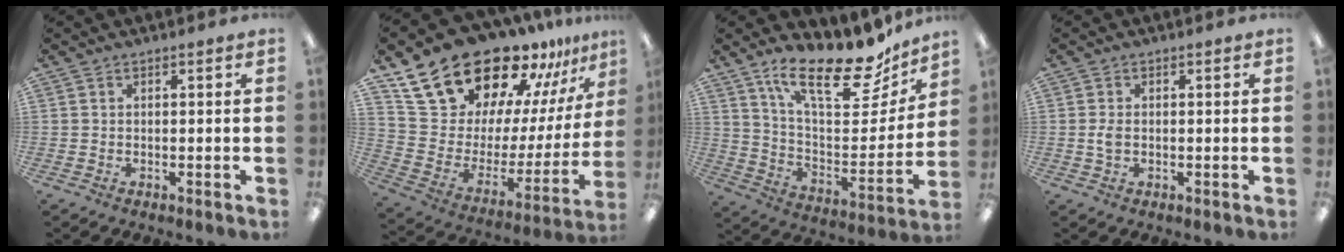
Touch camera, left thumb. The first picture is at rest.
{"total": 26.1, "force": [19.8, 12.5, 11.5], "torque": [-0.192, -0.141, 0.365]}
{"total": 22.1, "force": [16.2, 7.4, 13.2], "torque": [-0.197, -0.115, 0.273]}
{"total": 2.5, "force": [-0.1, 1.5, 1.9], "torque": [-0.044, 0.000, -0.004]}